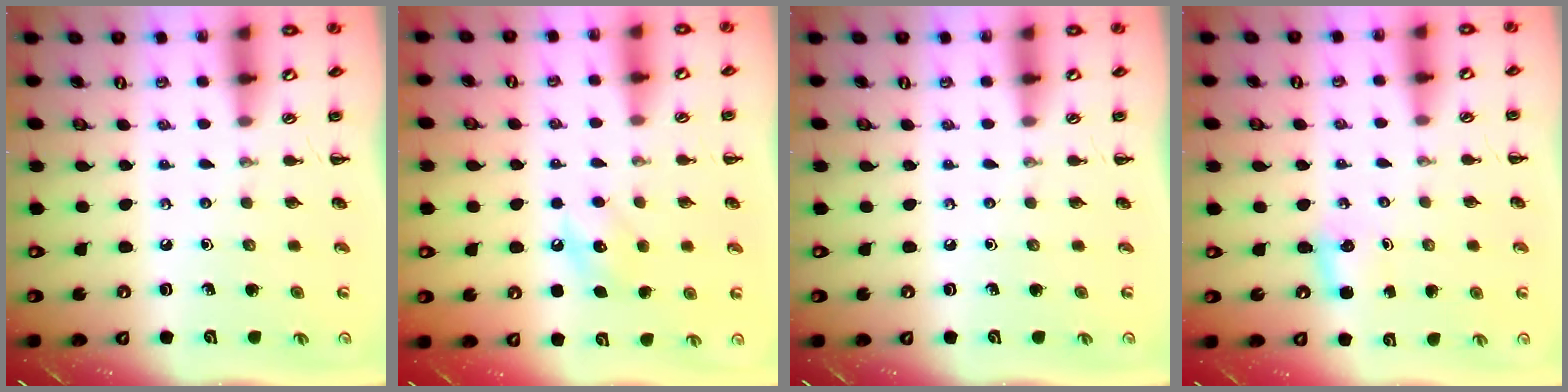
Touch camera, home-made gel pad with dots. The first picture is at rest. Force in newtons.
{"total": 8.1, "press": 7.9, "slide": 1.4}
{"total": 0.0}
{"total": 2.8, "press": 2.6, "slide": 0.9}